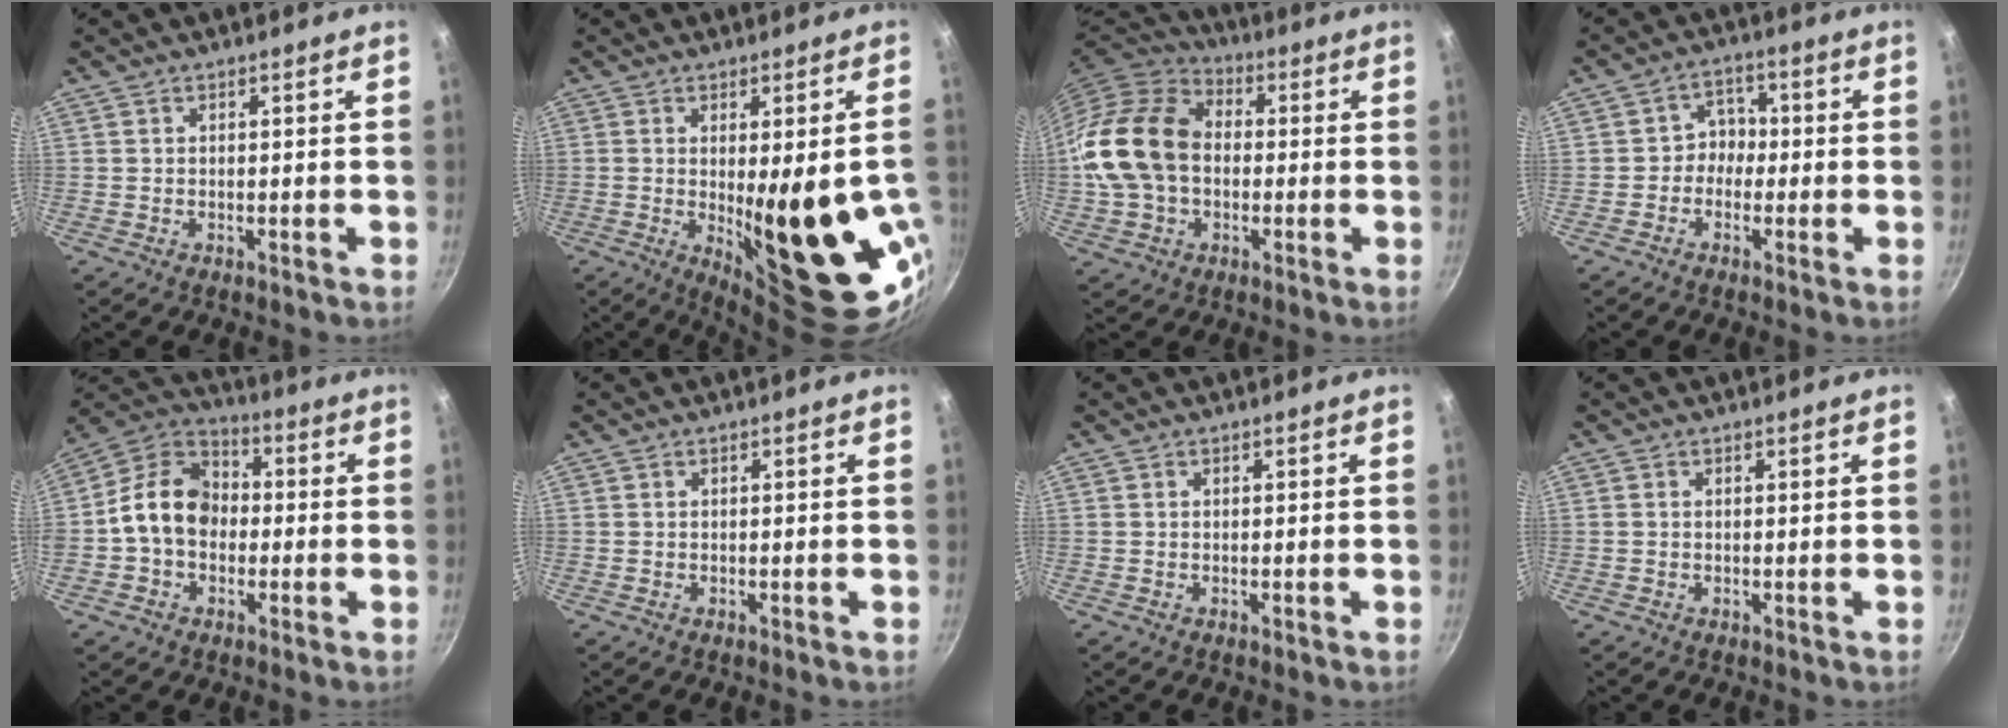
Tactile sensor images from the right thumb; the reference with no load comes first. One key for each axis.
{"total": 21.2, "fx": -2.9, "fy": 6.9, "fz": 19.8, "tx": -0.239, "ty": -0.033, "tz": -0.013}
{"total": 17.5, "fx": -0.3, "fy": 13.0, "fz": 11.8, "tx": -0.207, "ty": 0.031, "tz": -0.015}
{"total": 4.2, "fx": -1.1, "fy": 3.7, "fz": 1.7, "tx": 0.009, "ty": 0.019, "tz": -0.028}
{"total": 12.9, "fx": -0.9, "fy": 10.1, "fz": 8.0, "tx": -0.100, "ty": 0.035, "tz": -0.037}
{"total": 0.0}
{"total": 0.0}
{"total": 0.0}